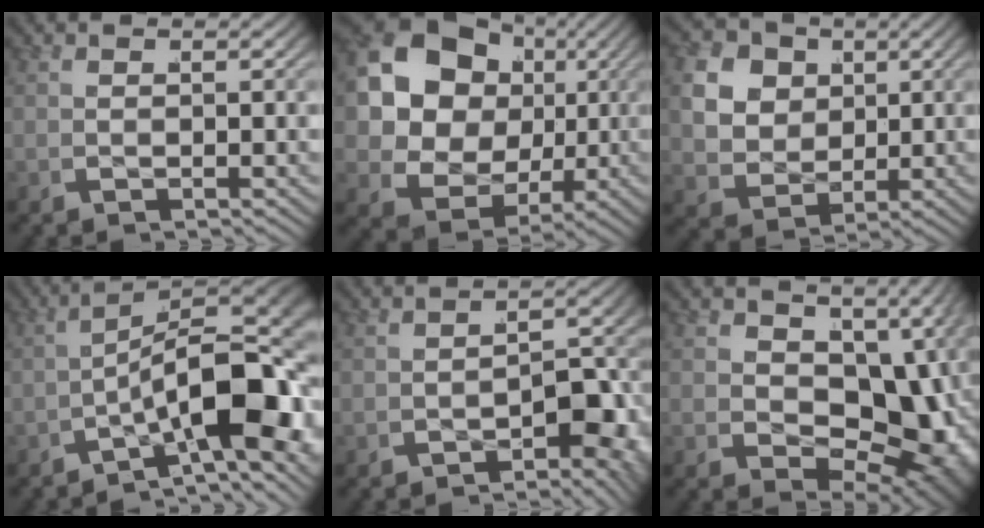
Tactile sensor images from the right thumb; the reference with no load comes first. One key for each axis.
{"total": 16.1, "fx": 1.2, "fy": 12.4, "fz": 10.1, "tx": -0.245, "ty": -0.045, "tz": 0.028}
{"total": 11.7, "fx": 0.9, "fy": 9.8, "fz": 6.3, "tx": -0.150, "ty": -0.031, "tz": 0.015}
{"total": 12.9, "fx": -2.6, "fy": 6.0, "fz": 11.1, "tx": -0.160, "ty": -0.038, "tz": -0.023}
{"total": 4.2, "fx": -2.5, "fy": 1.4, "fz": 3.1, "tx": -0.038, "ty": -0.013, "tz": -0.028}
{"total": 11.5, "fx": -0.4, "fy": 7.6, "fz": 8.5, "tx": -0.149, "ty": -0.058, "tz": 0.029}